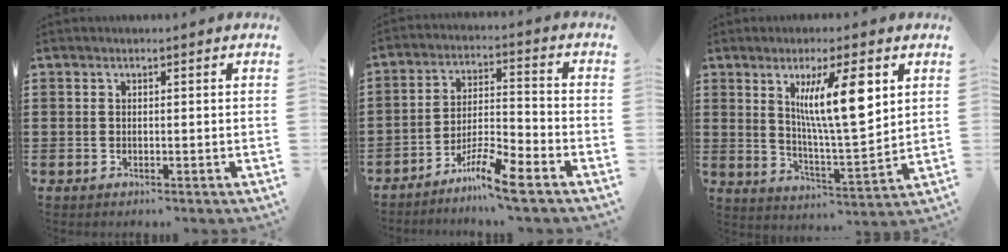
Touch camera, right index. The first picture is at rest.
{"total": 7.6, "force": [-6.0, 0.4, 4.6], "torque": [-0.087, 0.003, -0.115]}
{"total": 11.8, "force": [4.5, 2.4, 10.6], "torque": [-0.195, -0.003, 0.071]}